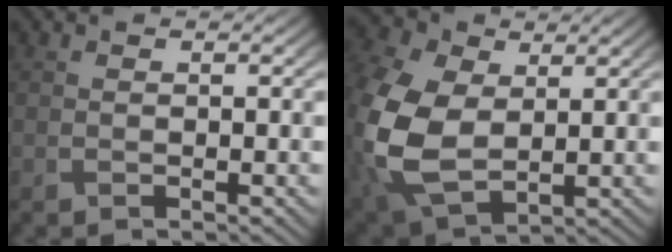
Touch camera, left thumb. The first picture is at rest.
{"total": 14.9, "force": [0.4, 10.3, 10.7], "torque": [-0.311, -0.027, 0.023]}